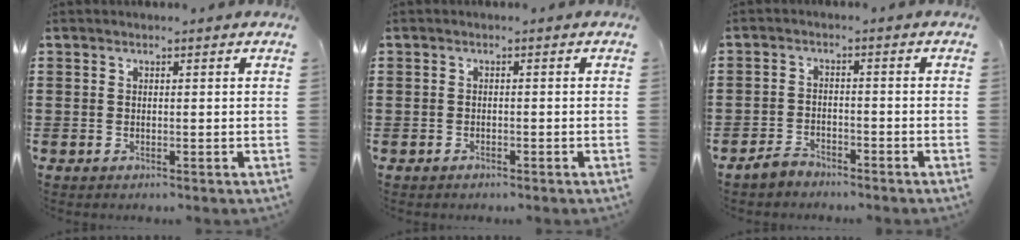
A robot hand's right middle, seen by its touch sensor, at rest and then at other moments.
{"total": 0.9, "force": [-0.7, 0.5, -0.1], "torque": [0.000, 0.000, -0.016]}
{"total": 2.7, "force": [-2.5, 1.1, 0.2], "torque": [-0.018, 0.002, -0.054]}